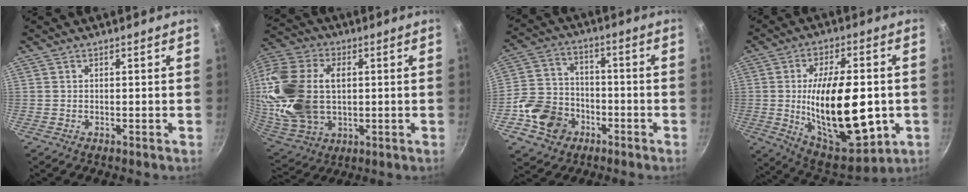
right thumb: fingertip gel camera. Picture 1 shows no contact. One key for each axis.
{"total": 25.7, "fx": 2.7, "fy": 17.6, "fz": 18.5, "tx": -0.402, "ty": 0.013, "tz": 0.058}
{"total": 12.8, "fx": -5.1, "fy": 10.3, "fz": 5.5, "tx": -0.082, "ty": 0.040, "tz": -0.095}
{"total": 24.2, "fx": -2.4, "fy": 11.5, "fz": 21.2, "tx": -0.324, "ty": -0.001, "tz": -0.019}